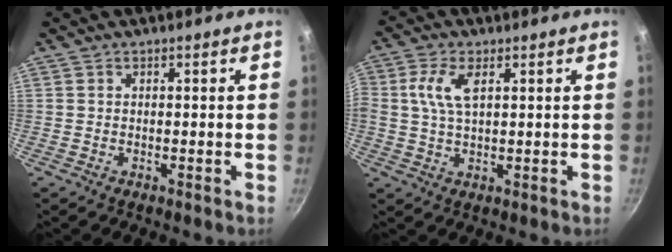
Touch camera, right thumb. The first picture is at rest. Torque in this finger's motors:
{"motor_torque": [0.04, 0.08, 0.03, 0.03, 0.10]}